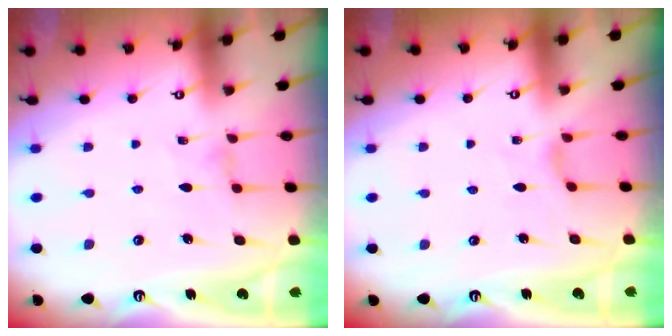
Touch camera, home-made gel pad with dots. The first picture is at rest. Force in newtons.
{"total": 2.0, "press": 2.0, "slide": 0.3}